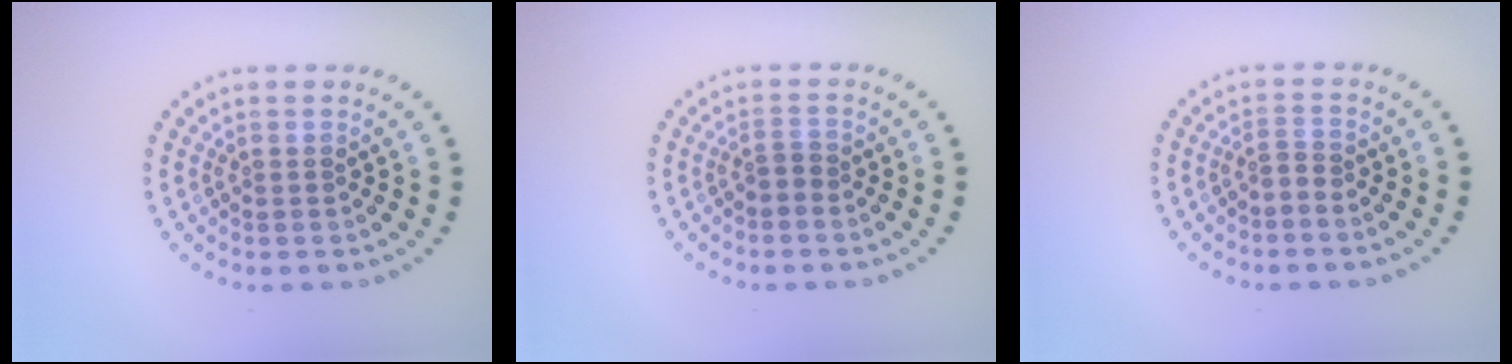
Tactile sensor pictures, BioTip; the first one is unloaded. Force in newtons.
{"total": 1.2, "press": 0.8, "slide": 0.8}
{"total": 1.1, "press": 0.5, "slide": 1.0}